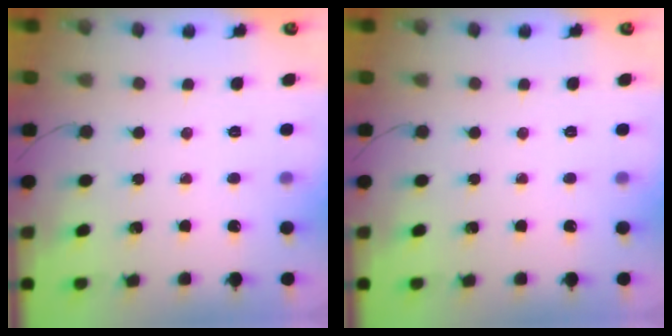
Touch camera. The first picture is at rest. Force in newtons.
{"total": 0.0}